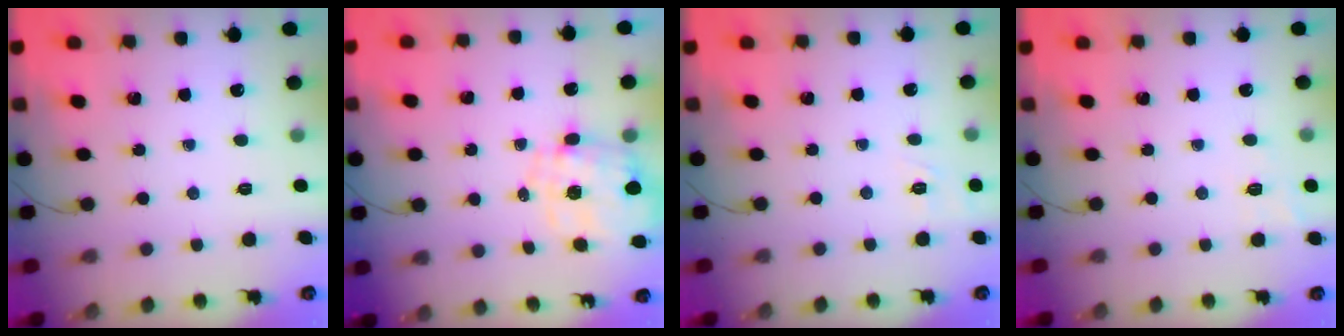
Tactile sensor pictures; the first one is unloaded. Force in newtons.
{"total": 2.8, "press": 2.6, "slide": 1.0}
{"total": 1.7, "press": 0.3, "slide": 1.6}
{"total": 6.4, "press": 6.0, "slide": 2.1}